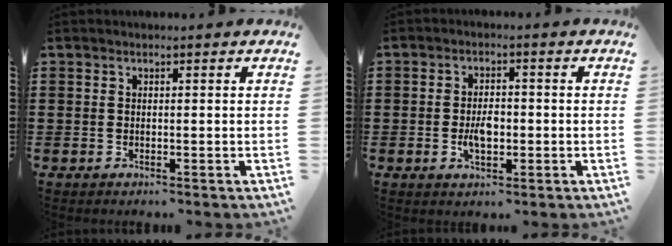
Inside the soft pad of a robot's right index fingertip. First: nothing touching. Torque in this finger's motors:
{"motor_torque": [2.14, 0.00, 0.28, 0.07]}